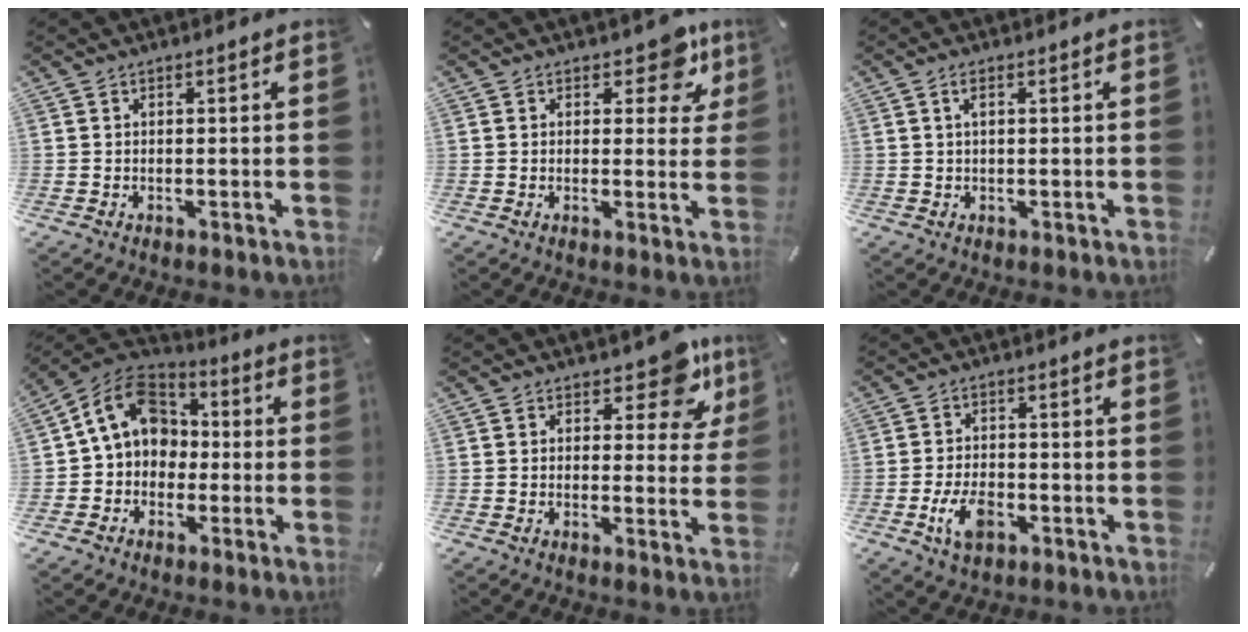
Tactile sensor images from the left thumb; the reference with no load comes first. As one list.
[{"total": 8.4, "force": [4.5, 4.8, 5.1], "torque": [-0.047, -0.022, 0.073]}, {"total": 1.7, "force": [0.5, 0.8, 1.4], "torque": [-0.030, 0.005, 0.007]}, {"total": 12.3, "force": [1.1, 10.8, 5.9], "torque": [-0.104, 0.011, 0.017]}, {"total": 10.0, "force": [6.0, 5.2, 6.1], "torque": [-0.060, -0.037, 0.100]}, {"total": 7.2, "force": [-2.8, 4.2, 5.2], "torque": [-0.113, 0.009, -0.051]}]